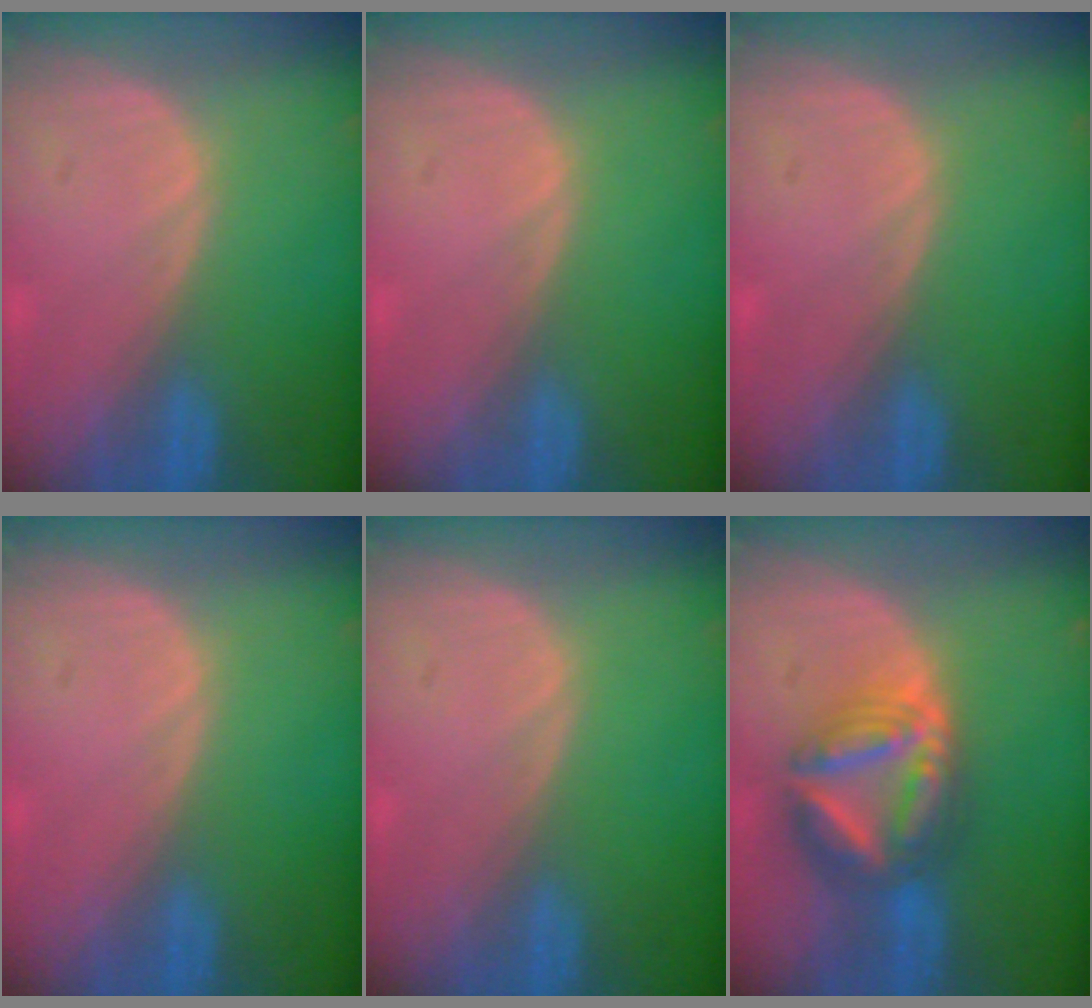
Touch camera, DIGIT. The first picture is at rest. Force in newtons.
{"total": 0.0}
{"total": 0.0}
{"total": 0.0}
{"total": 0.0}
{"total": 8.5, "press": 8.4, "slide": 0.8}